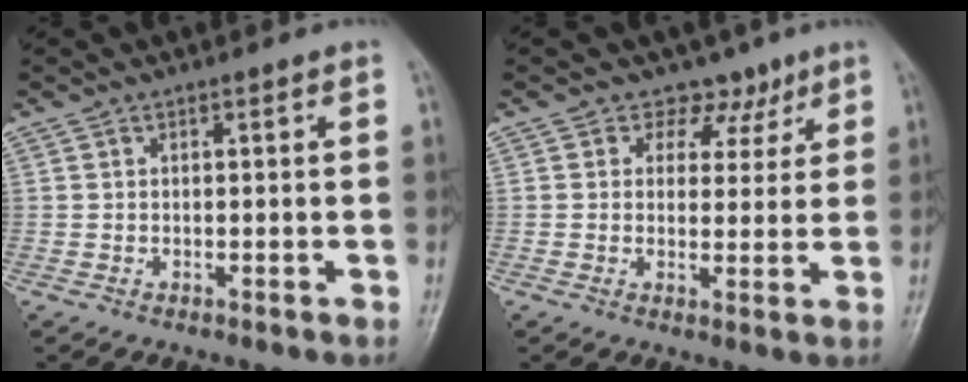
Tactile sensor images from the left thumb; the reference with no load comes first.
{"total": 5.2, "force": [3.3, 4.0, 0.4], "torque": [0.030, -0.013, 0.042]}